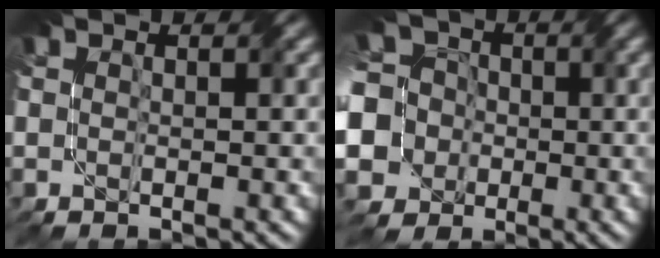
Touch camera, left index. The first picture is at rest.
{"total": 13.3, "force": [-3.8, 11.8, 4.7], "torque": [-0.137, -0.007, -0.094]}